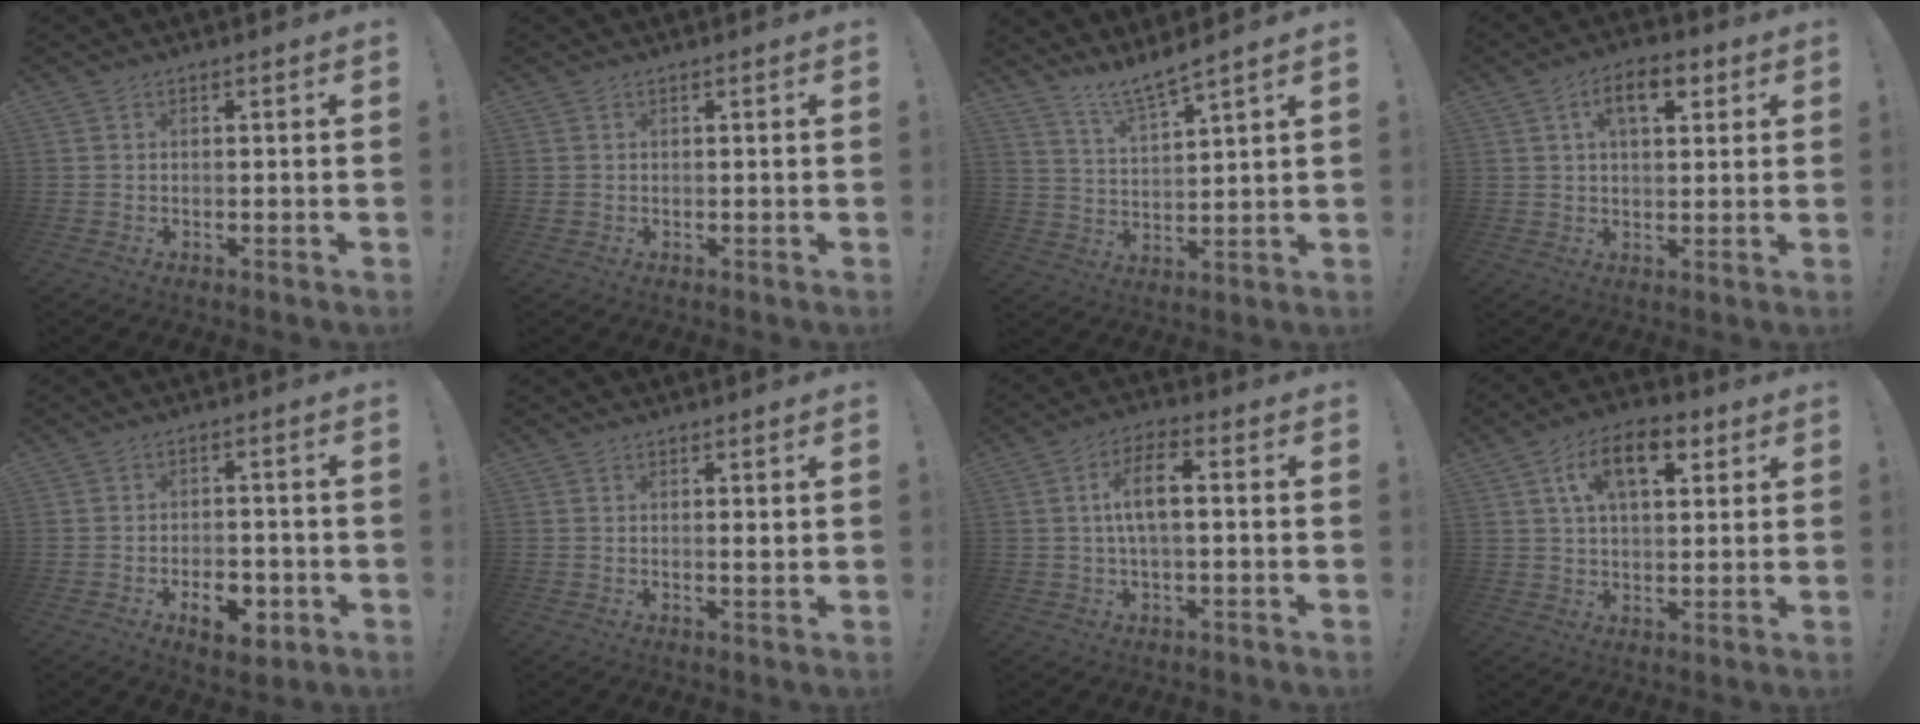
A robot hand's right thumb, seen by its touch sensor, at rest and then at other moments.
{"total": 0.5, "force": [-0.1, 0.5, 0.1], "torque": [-0.010, 0.006, 0.000]}
{"total": 6.9, "force": [6.3, -0.1, 2.8], "torque": [-0.061, -0.041, 0.114]}
{"total": 9.4, "force": [3.8, 4.8, 7.2], "torque": [-0.099, 0.000, 0.062]}
{"total": 8.4, "force": [-3.9, 4.8, 5.7], "torque": [-0.062, 0.016, -0.063]}
{"total": 1.0, "force": [0.6, 0.1, 0.8], "torque": [-0.004, -0.006, 0.006]}
{"total": 8.8, "force": [0.5, 3.1, 8.2], "torque": [-0.154, 0.006, 0.006]}
{"total": 13.4, "force": [5.4, 7.0, 10.1], "torque": [-0.151, 0.000, 0.092]}